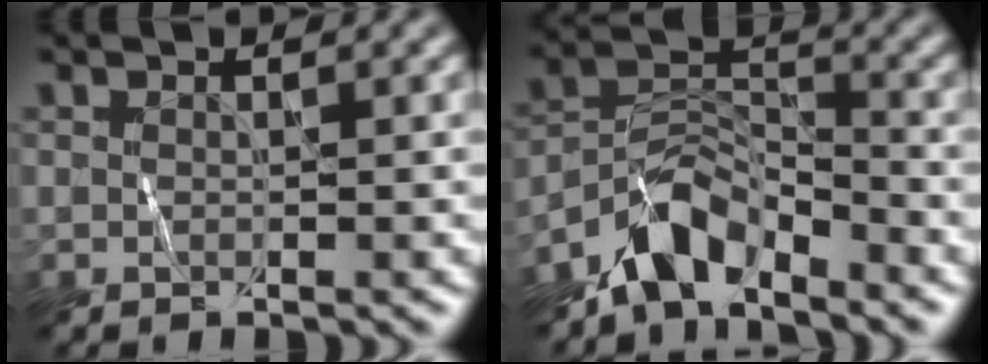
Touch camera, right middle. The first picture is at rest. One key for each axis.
{"total": 4.9, "fx": -4.1, "fy": 1.9, "fz": 1.9, "tx": -0.027, "ty": 0.013, "tz": -0.083}